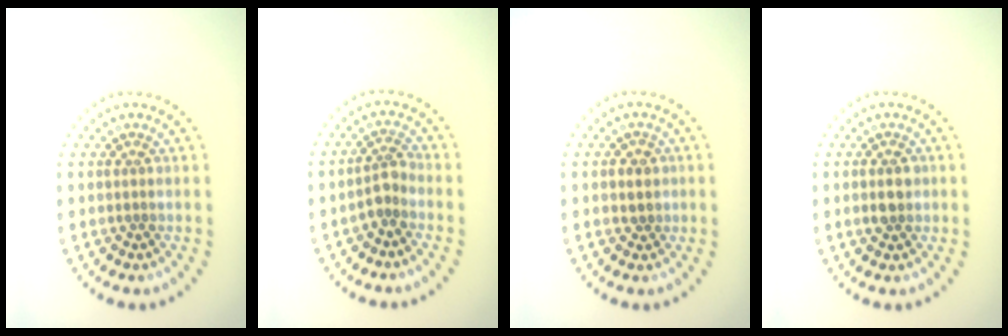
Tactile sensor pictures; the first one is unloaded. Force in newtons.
{"total": 1.9, "press": 1.4, "slide": 1.2}
{"total": 1.1, "press": 1.0, "slide": 0.6}
{"total": 2.2, "press": 2.2, "slide": 0.1}